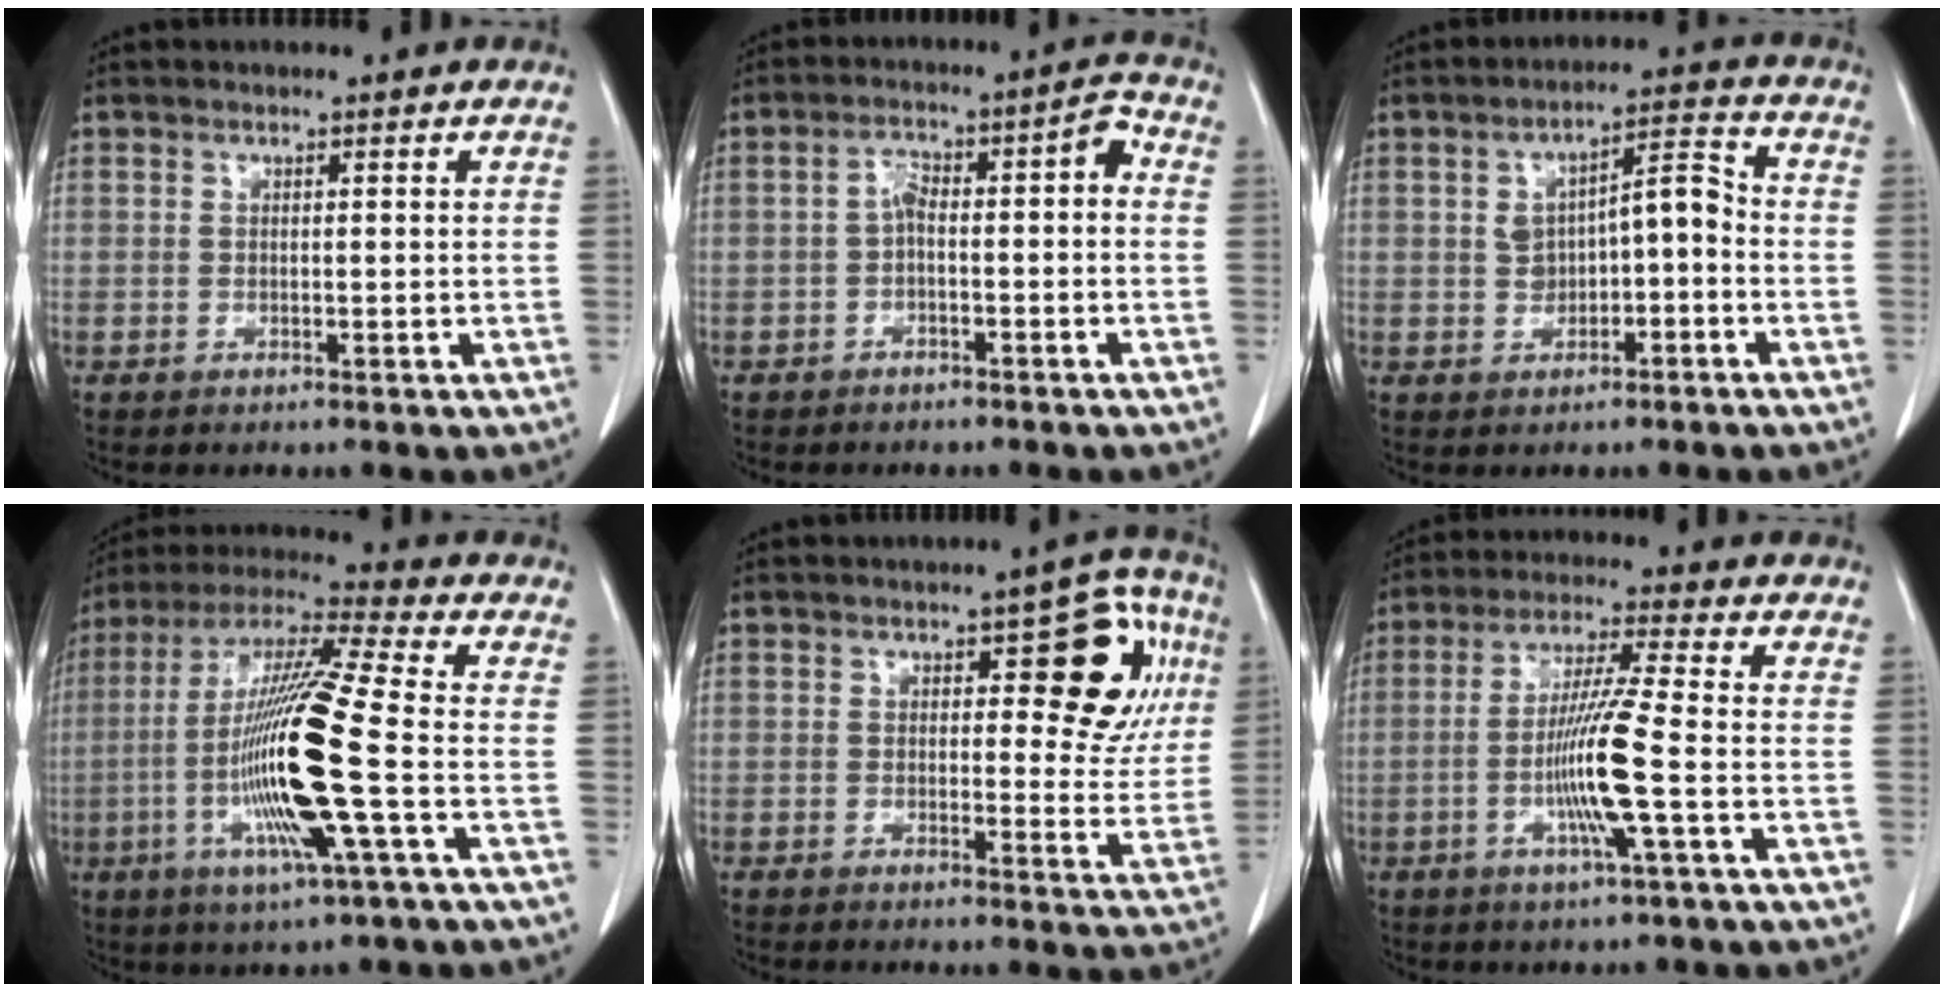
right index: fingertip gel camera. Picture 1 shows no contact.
{"total": 5.6, "force": [-0.8, 1.8, 5.2], "torque": [-0.080, 0.036, -0.013]}
{"total": 6.5, "force": [-0.5, 2.9, 5.8], "torque": [-0.093, 0.034, -0.006]}
{"total": 17.6, "force": [-3.7, -0.2, 17.2], "torque": [-0.349, -0.011, -0.081]}
{"total": 10.9, "force": [3.5, 4.5, 9.3], "torque": [-0.093, 0.021, 0.041]}
{"total": 10.1, "force": [-2.4, -0.9, 9.7], "torque": [-0.191, -0.009, -0.050]}